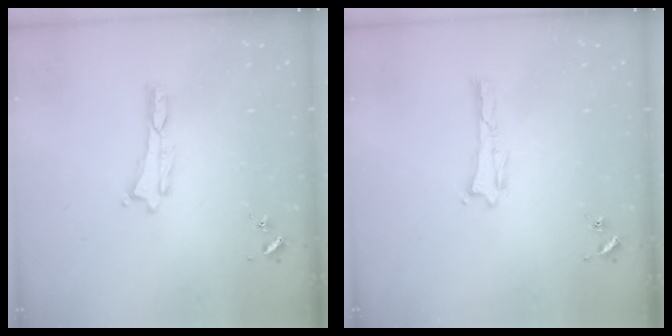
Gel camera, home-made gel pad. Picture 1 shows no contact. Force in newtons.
{"total": 0.0}